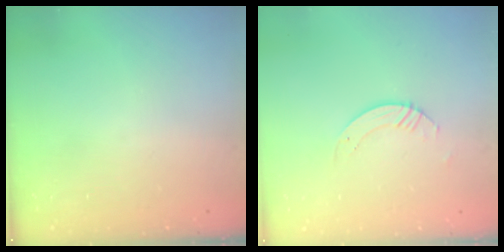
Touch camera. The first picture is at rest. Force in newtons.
{"total": 3.8, "press": 3.8, "slide": 0.4}